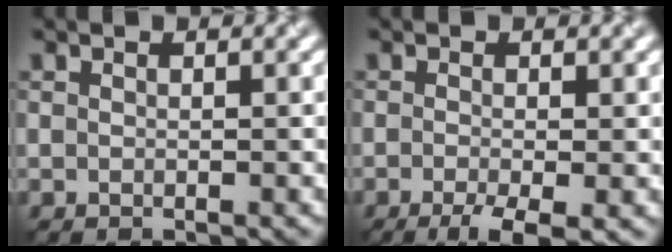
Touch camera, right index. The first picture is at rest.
{"total": 3.7, "force": [-1.9, 0.8, 3.0], "torque": [-0.058, -0.005, -0.033]}